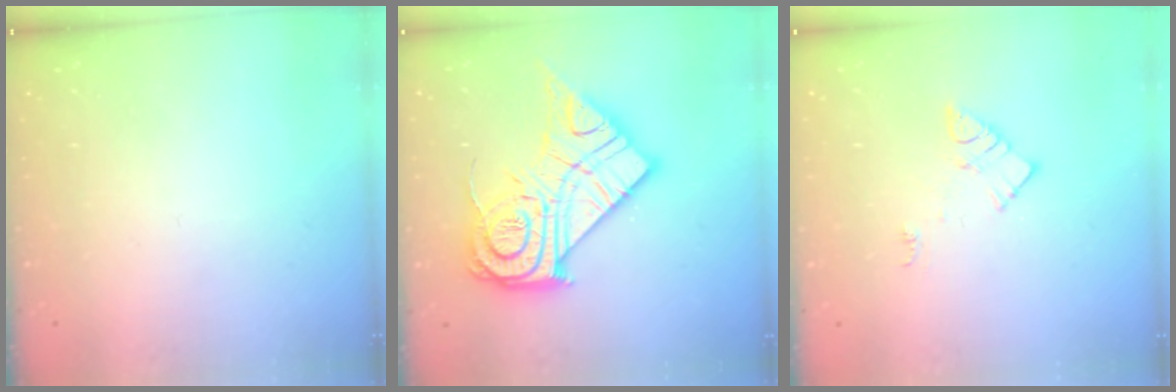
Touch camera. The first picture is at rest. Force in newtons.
{"total": 23.3, "press": 23.3, "slide": 1.7}
{"total": 8.3, "press": 8.2, "slide": 0.5}